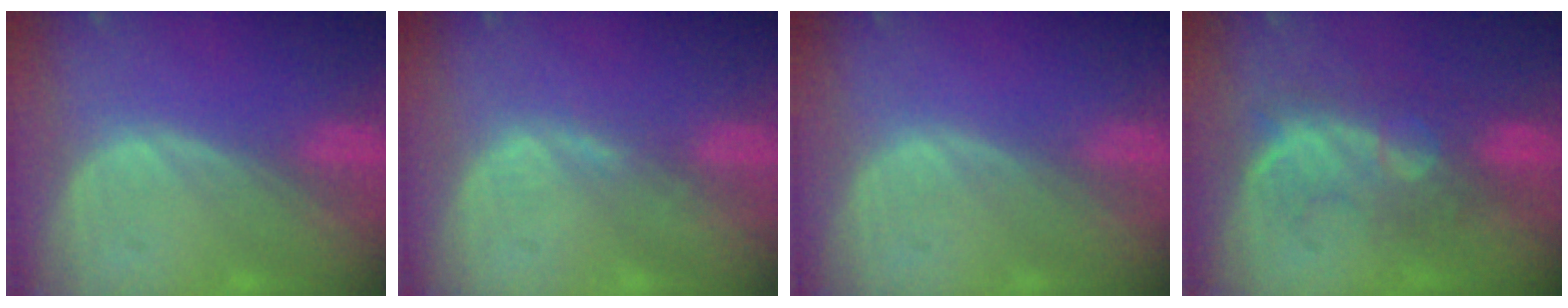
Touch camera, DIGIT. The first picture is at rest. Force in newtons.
{"total": 1.1, "press": 1.1, "slide": 0.2}
{"total": 0.0}
{"total": 8.0, "press": 7.8, "slide": 1.4}